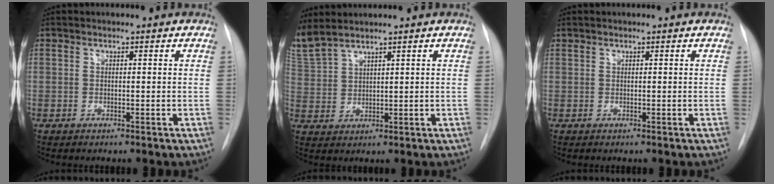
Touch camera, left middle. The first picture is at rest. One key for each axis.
{"total": 6.7, "fx": 6.1, "fy": 0.8, "fz": 2.7, "tx": -0.081, "ty": 0.011, "tz": 0.138}
{"total": 0.0}